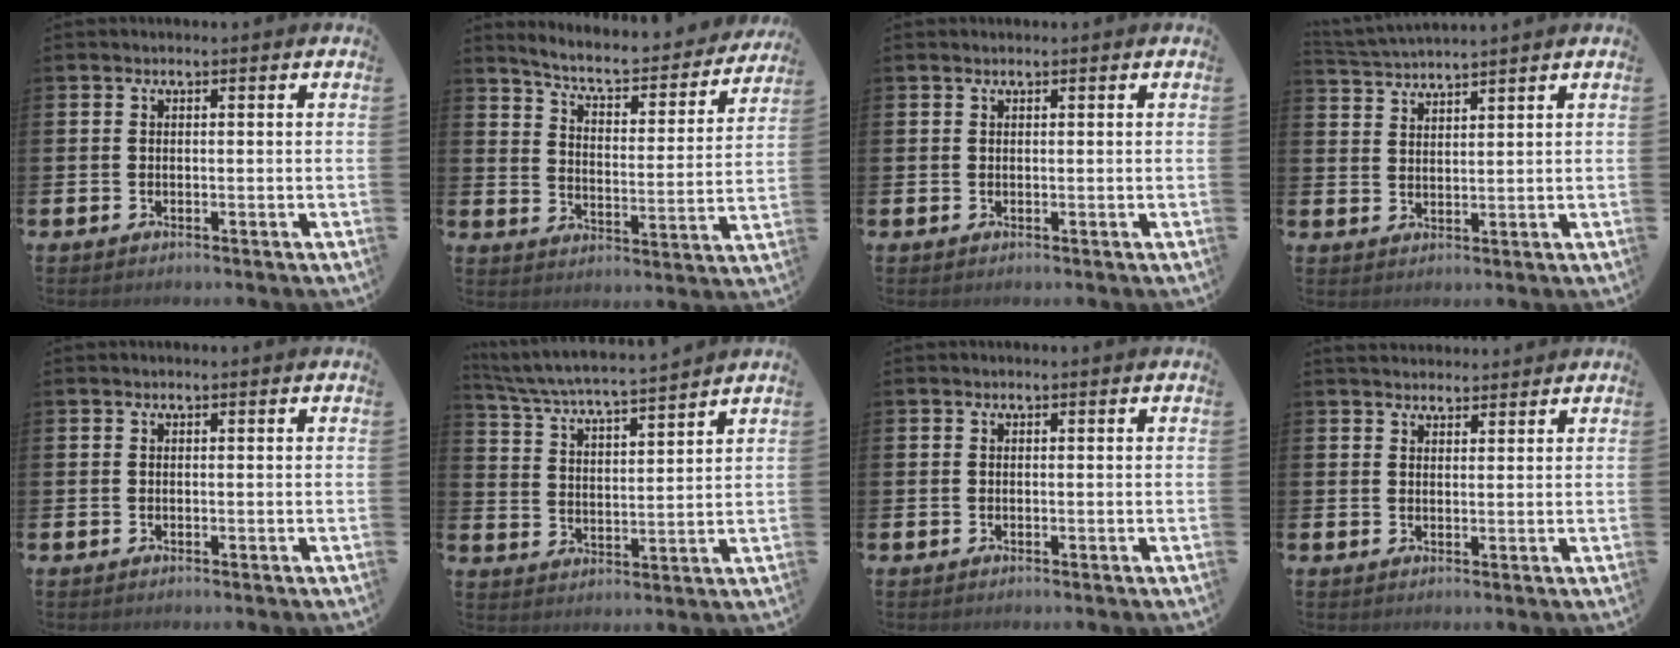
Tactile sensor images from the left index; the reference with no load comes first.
{"total": 6.2, "force": [5.6, 1.3, 2.3], "torque": [-0.068, -0.045, 0.088]}
{"total": 0.5, "force": [0.5, 0.1, 0.2], "torque": [-0.001, 0.000, 0.008]}
{"total": 2.9, "force": [2.9, -0.3, -0.2], "torque": [-0.010, -0.015, 0.054]}
{"total": 0.0}
{"total": 5.5, "force": [5.3, -0.2, 1.4], "torque": [-0.053, -0.043, 0.087]}
{"total": 0.0}
{"total": 2.7, "force": [2.5, 0.8, 0.1], "torque": [0.004, -0.011, 0.045]}